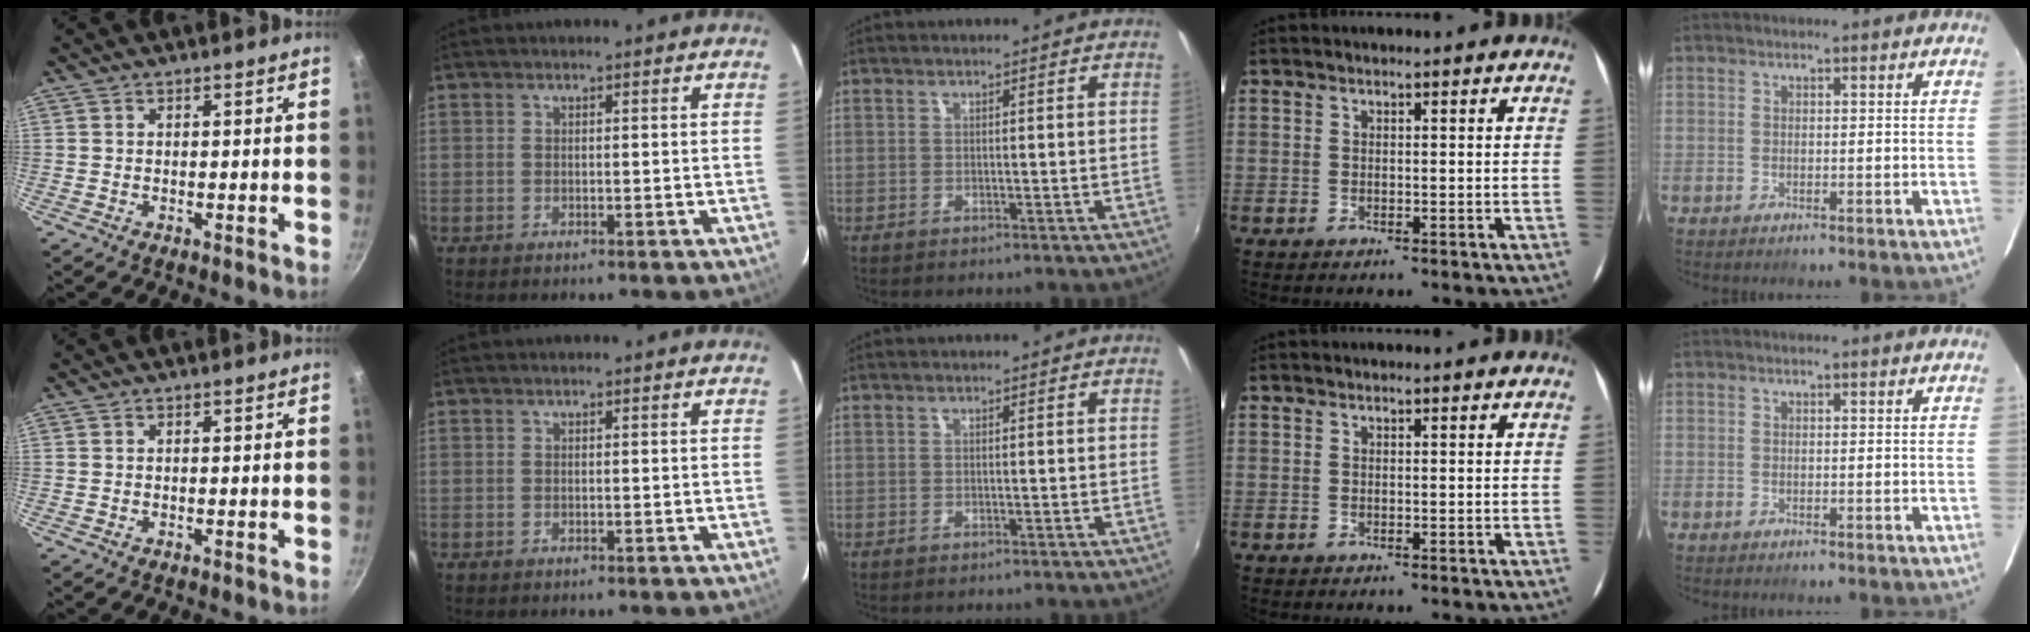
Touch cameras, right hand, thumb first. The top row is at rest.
{}